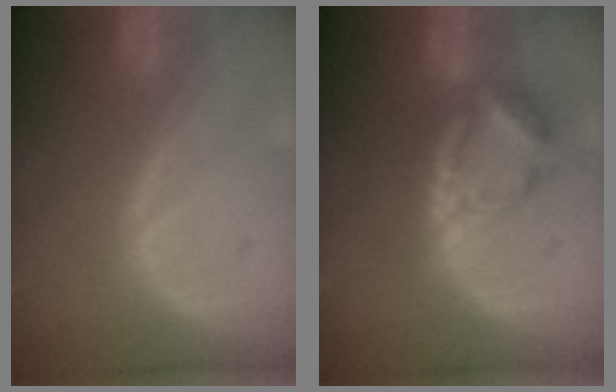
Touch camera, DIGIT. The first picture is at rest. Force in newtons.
{"total": 6.9, "press": 6.1, "slide": 3.4}